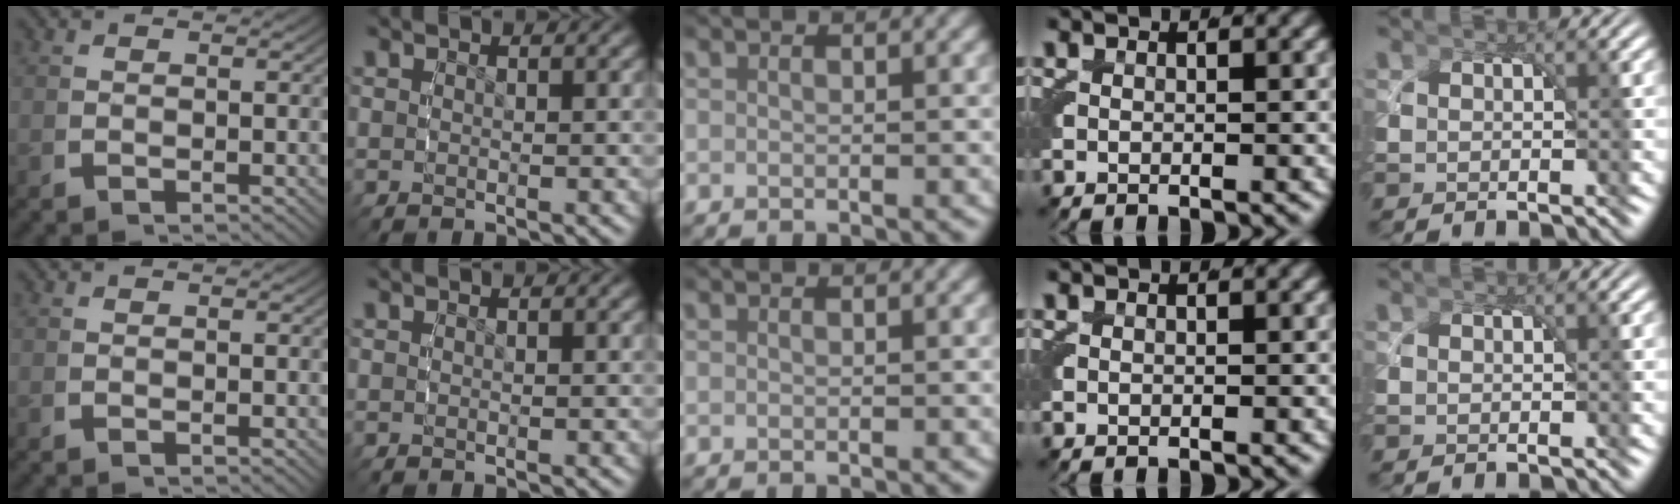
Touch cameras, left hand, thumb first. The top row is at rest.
{}